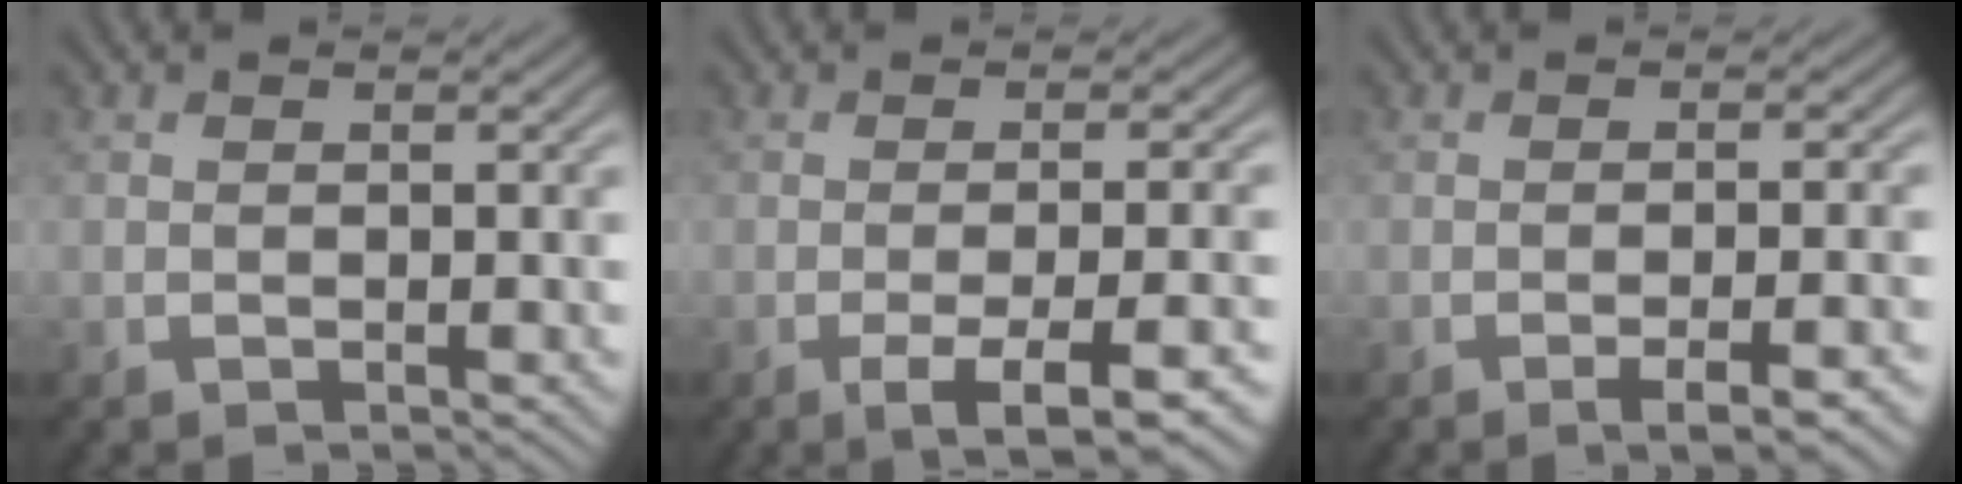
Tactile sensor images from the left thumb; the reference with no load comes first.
{"total": 6.6, "force": [-3.2, 1.3, 5.7], "torque": [-0.081, 0.005, -0.043]}
{"total": 4.2, "force": [-2.3, 0.6, 3.4], "torque": [-0.045, 0.011, -0.039]}